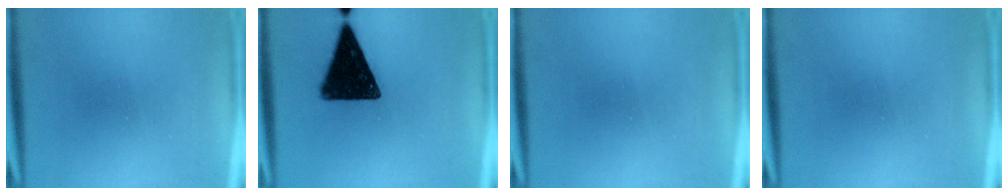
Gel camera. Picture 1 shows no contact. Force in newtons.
{"total": 15.6}
{"total": 0.0}
{"total": 0.0}